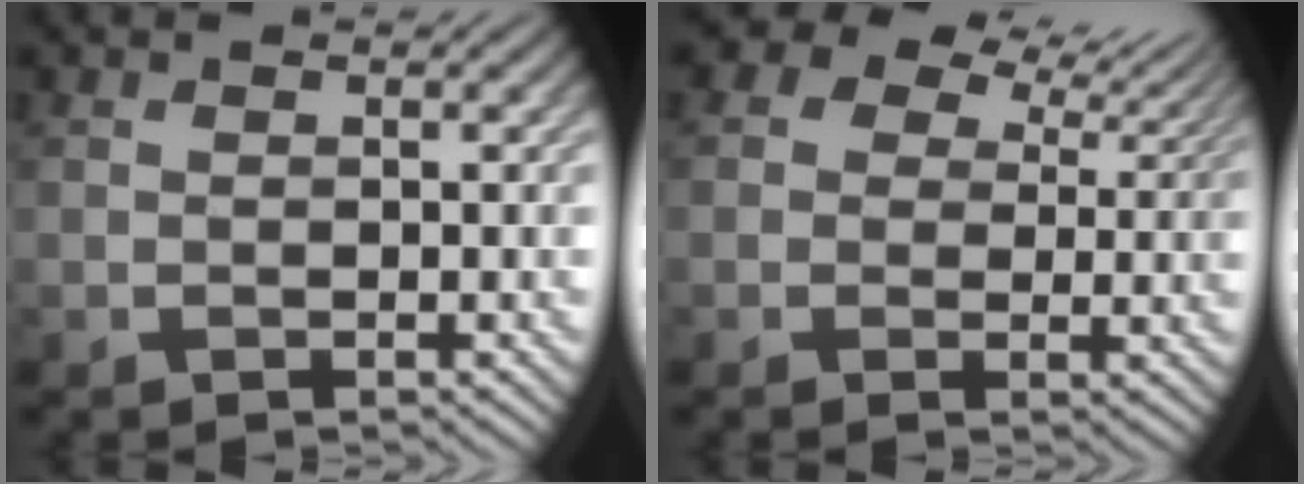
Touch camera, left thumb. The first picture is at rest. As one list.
[{"total": 7.5, "force": [4.1, 4.8, 4.1], "torque": [-0.080, 0.014, 0.049]}]